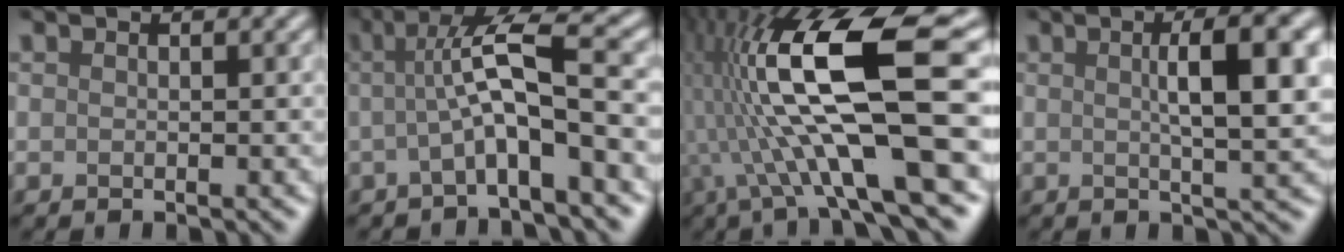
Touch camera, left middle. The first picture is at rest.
{"total": 6.3, "force": [0.0, 1.2, 6.2], "torque": [-0.103, 0.013, -0.006]}
{"total": 14.6, "force": [0.5, 4.0, 14.0], "torque": [-0.259, 0.011, 0.004]}
{"total": 7.3, "force": [1.4, 1.9, 6.9], "torque": [-0.083, 0.014, 0.017]}